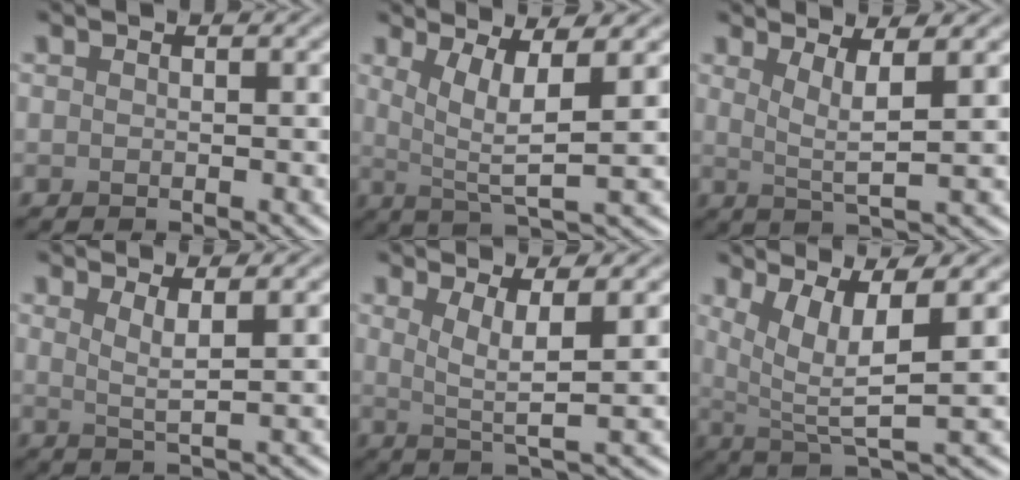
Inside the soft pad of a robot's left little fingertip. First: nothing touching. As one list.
[{"total": 5.0, "force": [1.4, 1.0, 4.7], "torque": [-0.082, -0.005, 0.026]}, {"total": 3.3, "force": [1.3, 0.6, 2.9], "torque": [-0.050, -0.007, 0.026]}, {"total": 2.4, "force": [1.2, 0.5, 2.1], "torque": [-0.032, -0.005, 0.020]}, {"total": 3.7, "force": [1.2, 0.7, 3.5], "torque": [-0.062, -0.007, 0.025]}, {"total": 5.9, "force": [2.1, 1.4, 5.3], "torque": [-0.093, -0.005, 0.039]}]